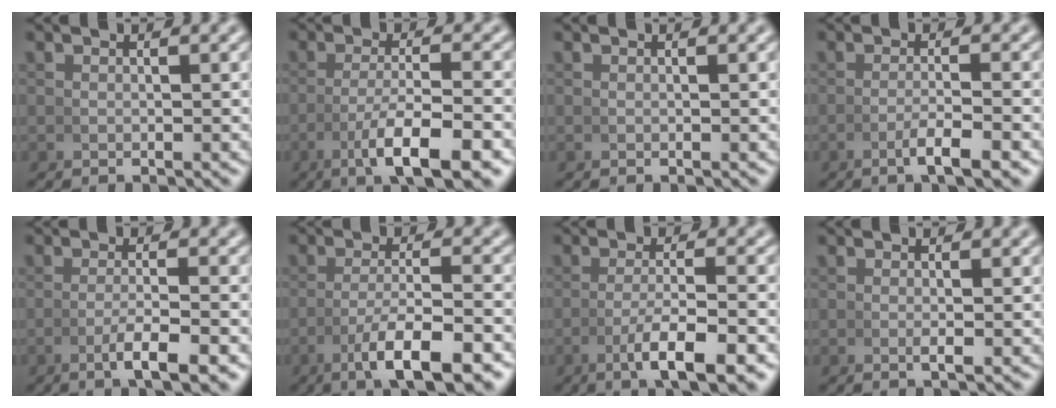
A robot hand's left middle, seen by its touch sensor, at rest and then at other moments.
{"total": 6.5, "force": [-3.0, 1.5, 5.5], "torque": [-0.093, -0.012, -0.041]}
{"total": 0.0}
{"total": 2.7, "force": [-1.6, 0.2, 2.2], "torque": [-0.046, -0.005, -0.028]}
{"total": 3.4, "force": [-1.8, 0.4, 2.9], "torque": [-0.058, -0.008, -0.029]}
{"total": 6.4, "force": [-3.2, 1.6, 5.3], "torque": [-0.092, -0.012, -0.045]}
{"total": 5.2, "force": [-2.5, 1.0, 4.5], "torque": [-0.078, -0.011, -0.035]}
{"total": 0.9, "force": [-0.3, 0.2, 0.9], "torque": [-0.019, 0.001, -0.005]}